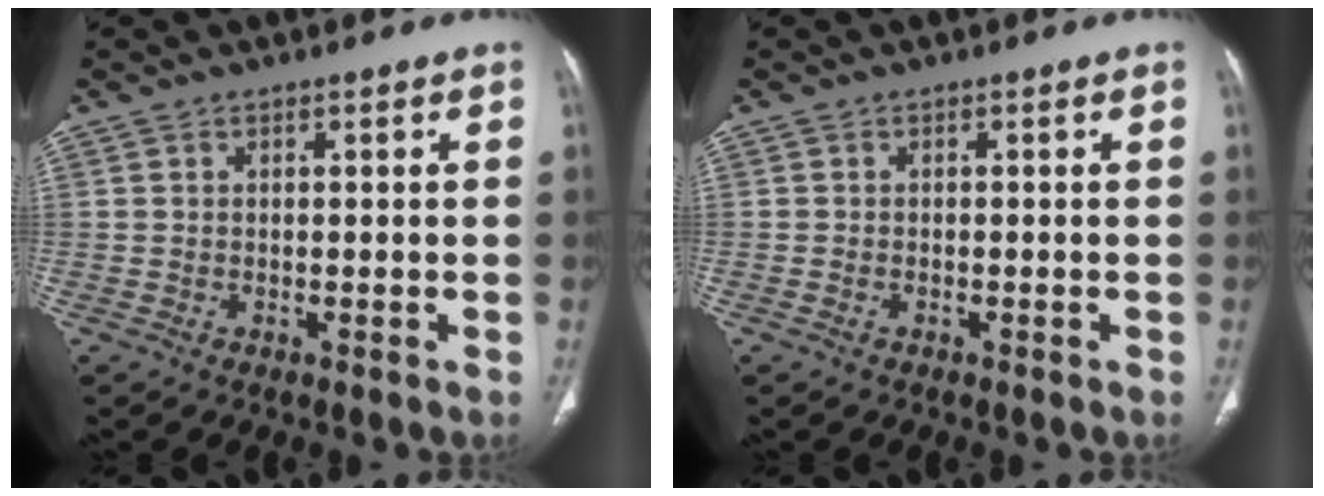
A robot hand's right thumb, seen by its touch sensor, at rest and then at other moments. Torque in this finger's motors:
{"motor_torque": [-0.71, 0.31, -0.23, 0.52, -0.03]}